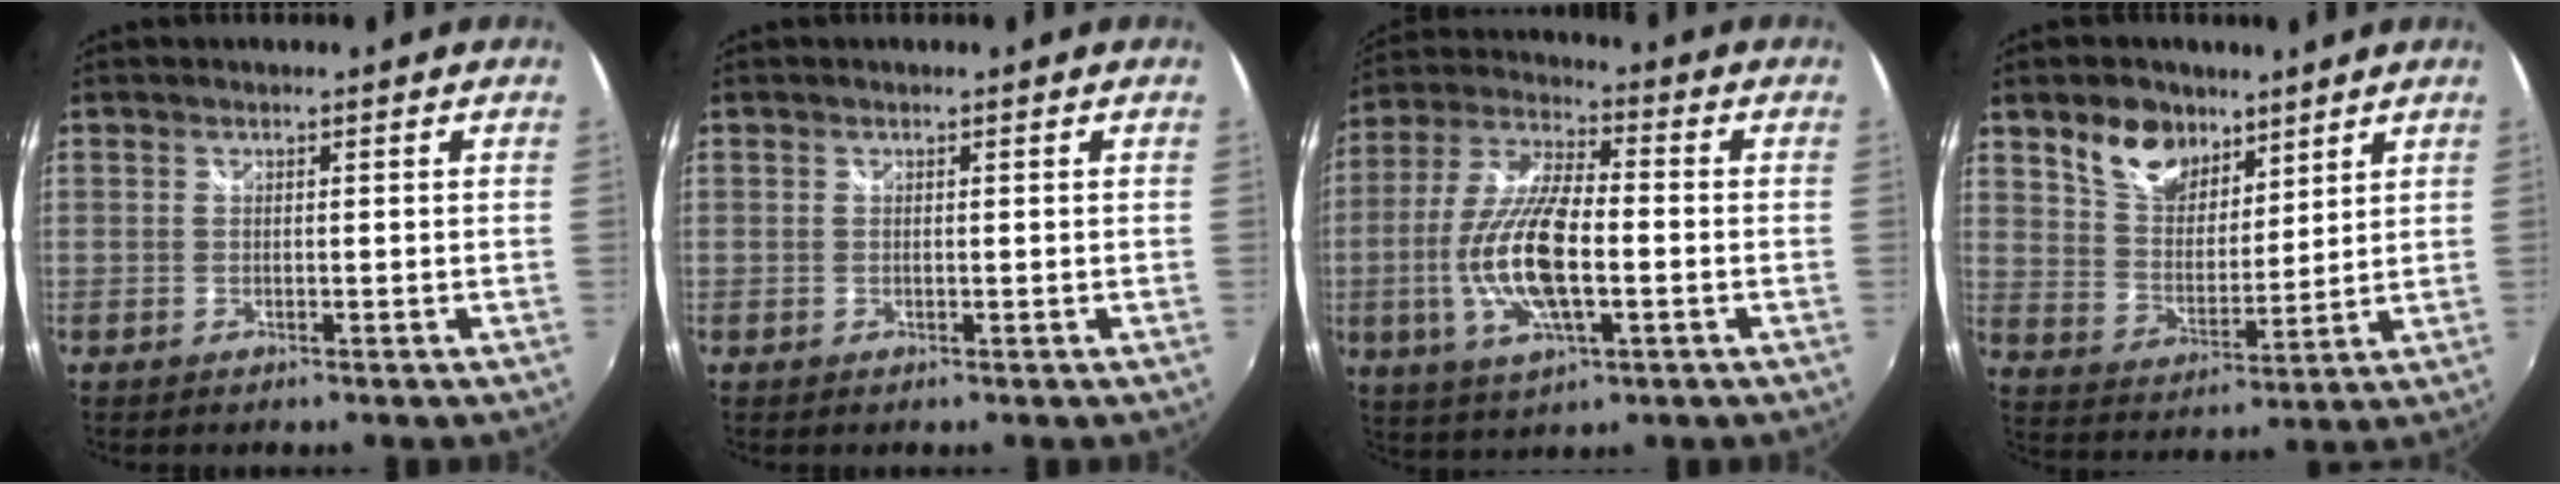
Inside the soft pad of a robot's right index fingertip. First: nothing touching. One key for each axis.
{"total": 0.0}
{"total": 15.3, "fx": -3.0, "fy": 5.4, "fz": 14.0, "tx": -0.288, "ty": -0.004, "tz": -0.057}
{"total": 10.3, "fx": 7.0, "fy": 6.1, "fz": 4.5, "tx": -0.082, "ty": 0.014, "tz": 0.134}